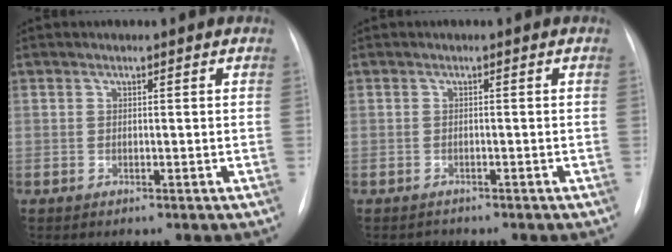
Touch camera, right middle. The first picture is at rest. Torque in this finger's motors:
{"motor_torque": [-0.32, -0.03, -0.09, -0.04]}